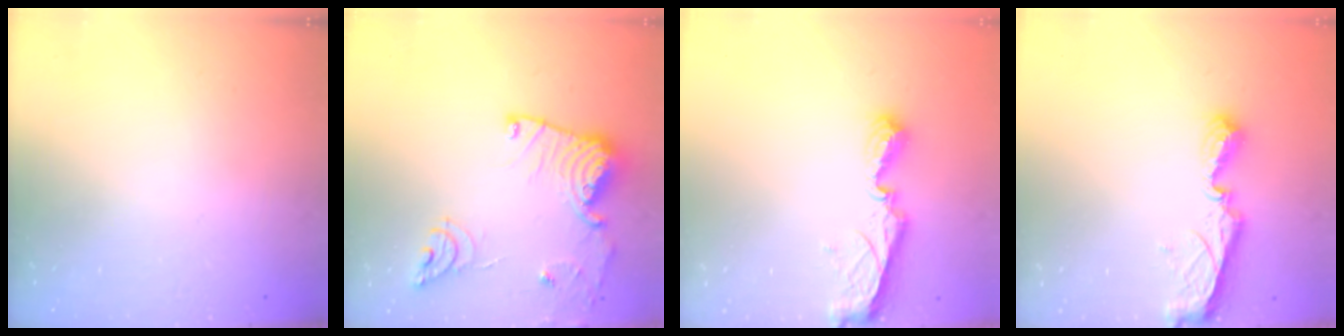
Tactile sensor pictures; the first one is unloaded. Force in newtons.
{"total": 15.7, "press": 15.6, "slide": 1.7}
{"total": 8.5, "press": 8.5, "slide": 0.8}
{"total": 8.5, "press": 8.5, "slide": 0.8}